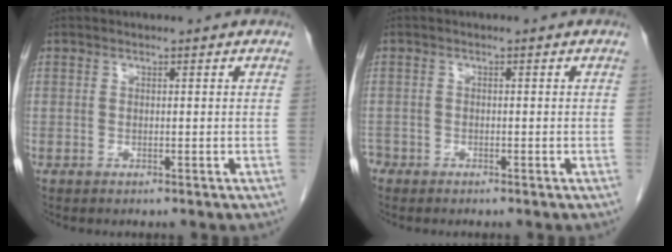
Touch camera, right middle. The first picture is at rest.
{"total": 1.8, "force": [-1.6, 0.9, 0.1], "torque": [-0.003, 0.000, -0.030]}